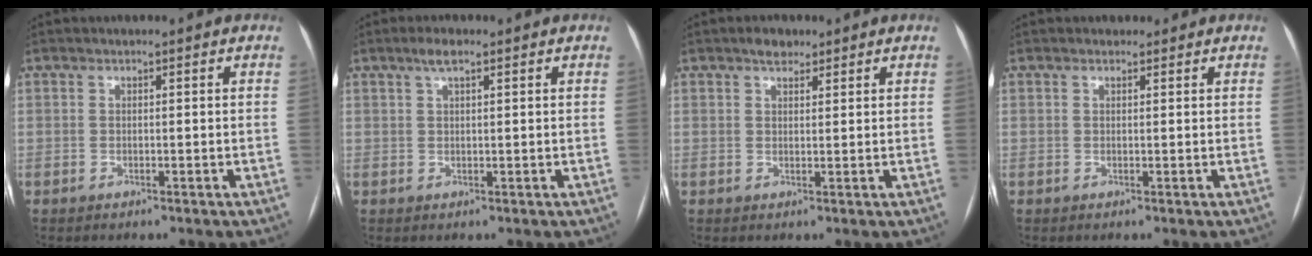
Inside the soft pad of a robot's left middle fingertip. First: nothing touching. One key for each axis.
{"total": 2.4, "fx": 1.5, "fy": 0.5, "fz": 1.8, "tx": -0.037, "ty": 0.010, "tz": 0.028}
{"total": 2.4, "fx": 1.8, "fy": 1.2, "fz": 1.0, "tx": -0.019, "ty": 0.006, "tz": 0.027}
{"total": 0.9, "fx": 0.7, "fy": 0.6, "fz": 0.1, "tx": -0.006, "ty": 0.004, "tz": 0.009}